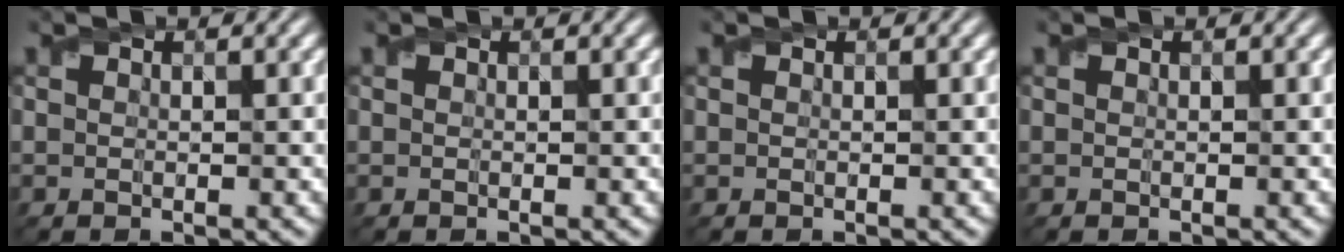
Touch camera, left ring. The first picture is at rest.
{"total": 0.0}
{"total": 0.0}
{"total": 0.0}